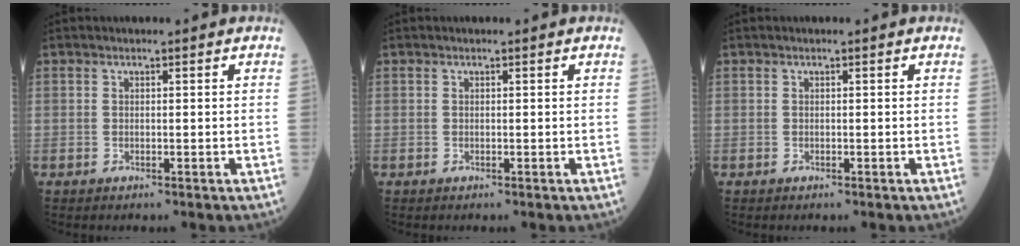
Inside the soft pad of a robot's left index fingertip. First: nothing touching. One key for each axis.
{"total": 0.0}
{"total": 0.0}